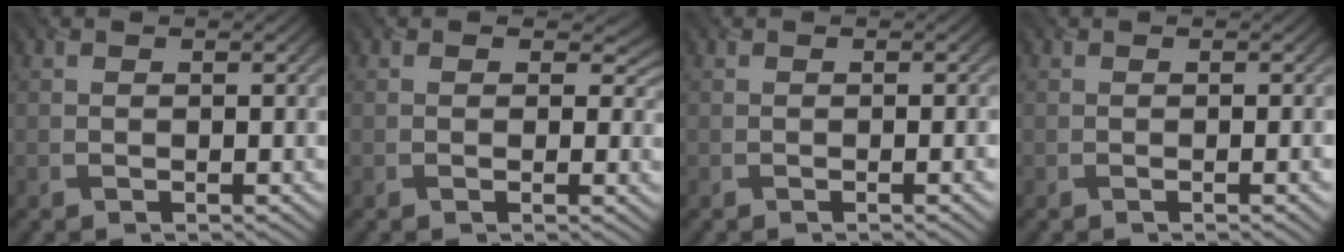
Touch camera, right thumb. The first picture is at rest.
{"total": 2.6, "force": [0.6, 2.1, 1.5], "torque": [-0.018, -0.008, 0.007]}
{"total": 1.8, "force": [-0.4, 0.2, 1.8], "torque": [-0.022, -0.002, -0.004]}
{"total": 1.5, "force": [-0.3, 0.0, 1.4], "torque": [-0.019, -0.002, -0.004]}